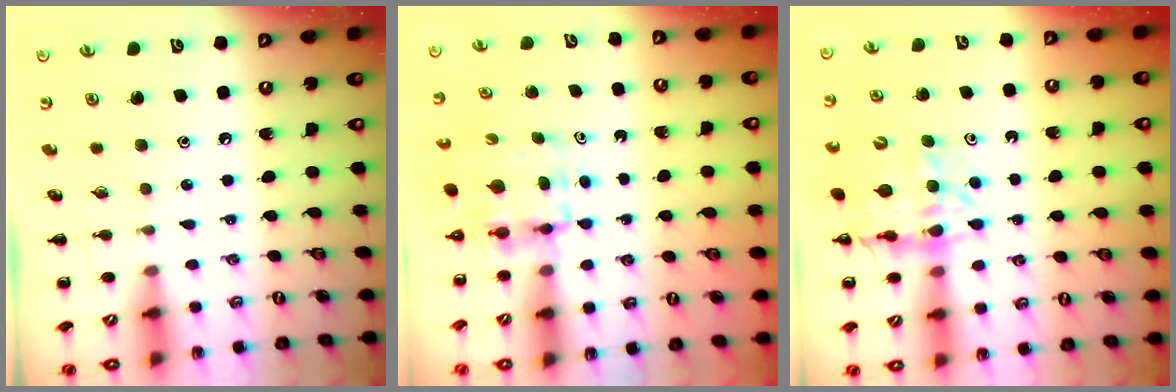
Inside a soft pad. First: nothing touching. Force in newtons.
{"total": 3.9, "press": 3.9, "slide": 0.3}
{"total": 13.5, "press": 13.1, "slide": 3.4}